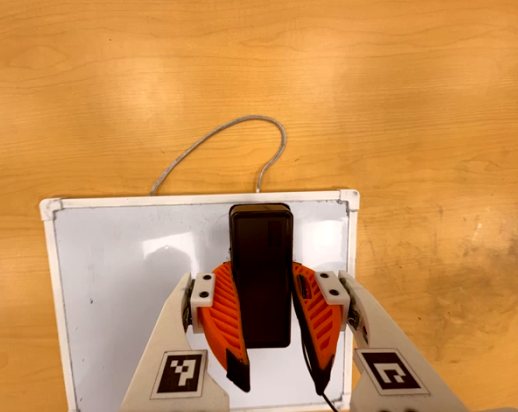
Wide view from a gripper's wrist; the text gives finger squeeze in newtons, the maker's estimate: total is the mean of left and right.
{"total": 9.7, "left": 7.8, "right": 11.5}